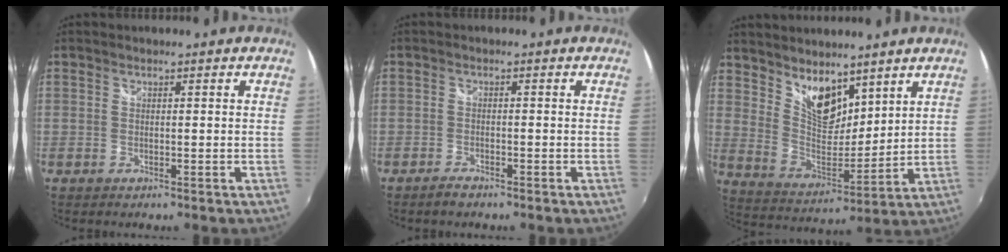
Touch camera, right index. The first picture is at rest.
{"total": 2.0, "force": [-1.7, 0.7, 1.0], "torque": [-0.026, -0.003, -0.034]}
{"total": 10.8, "force": [7.7, 5.2, 5.4], "torque": [-0.091, -0.003, 0.153]}